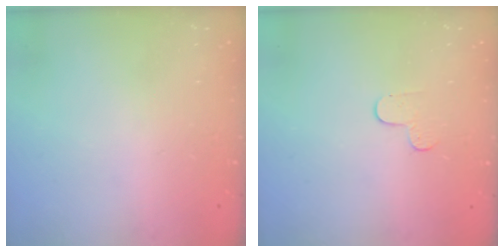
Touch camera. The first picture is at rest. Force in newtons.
{"total": 4.7, "press": 4.6, "slide": 0.5}